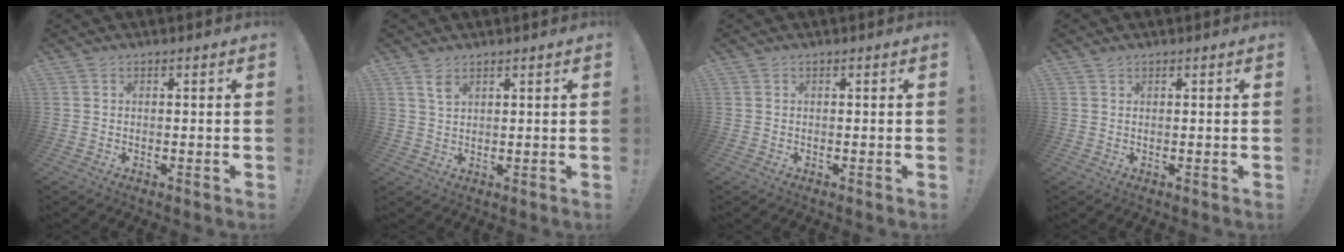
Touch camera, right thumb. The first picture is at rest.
{"total": 3.2, "force": [2.0, 1.4, 2.0], "torque": [-0.034, -0.010, 0.035]}
{"total": 0.0}
{"total": 0.7, "force": [0.6, 0.2, 0.2], "torque": [0.001, -0.002, 0.012]}